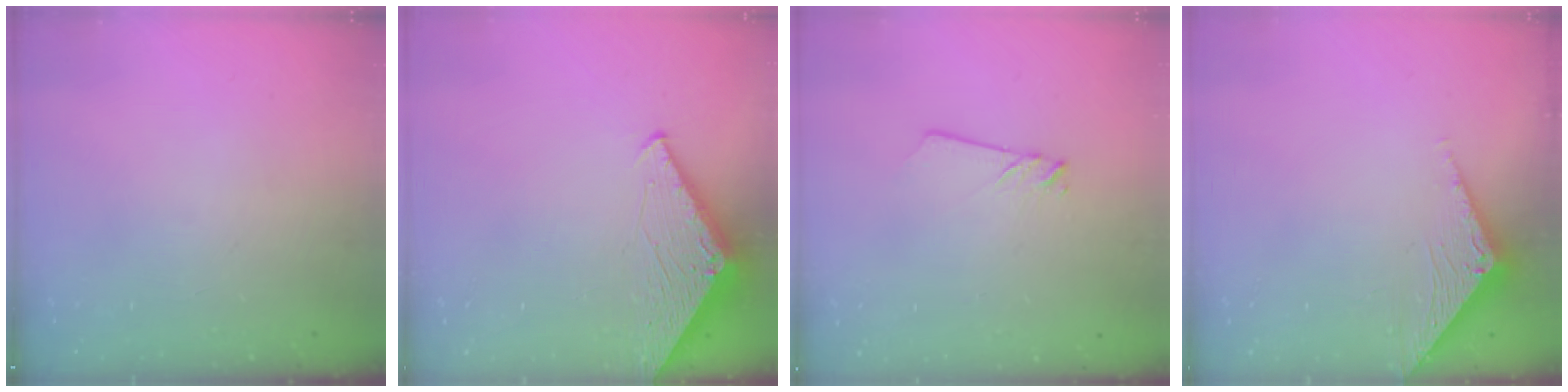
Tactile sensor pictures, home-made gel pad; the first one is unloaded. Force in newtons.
{"total": 2.9, "press": 2.9, "slide": 0.2}
{"total": 1.7, "press": 1.7, "slide": 0.1}
{"total": 3.3, "press": 3.3, "slide": 0.2}